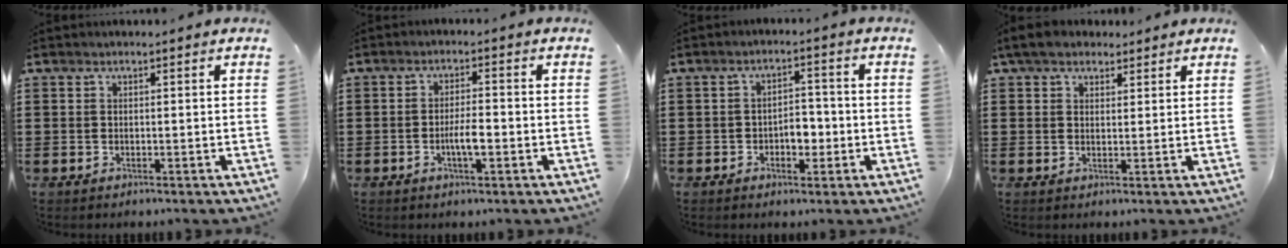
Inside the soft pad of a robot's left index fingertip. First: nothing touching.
{"total": 3.9, "force": [-1.0, 1.0, 3.6], "torque": [-0.070, 0.002, -0.021]}
{"total": 3.9, "force": [-1.1, 2.2, 3.0], "torque": [-0.050, 0.003, -0.025]}
{"total": 4.1, "force": [3.2, 2.1, 1.5], "torque": [-0.041, 0.008, 0.059]}